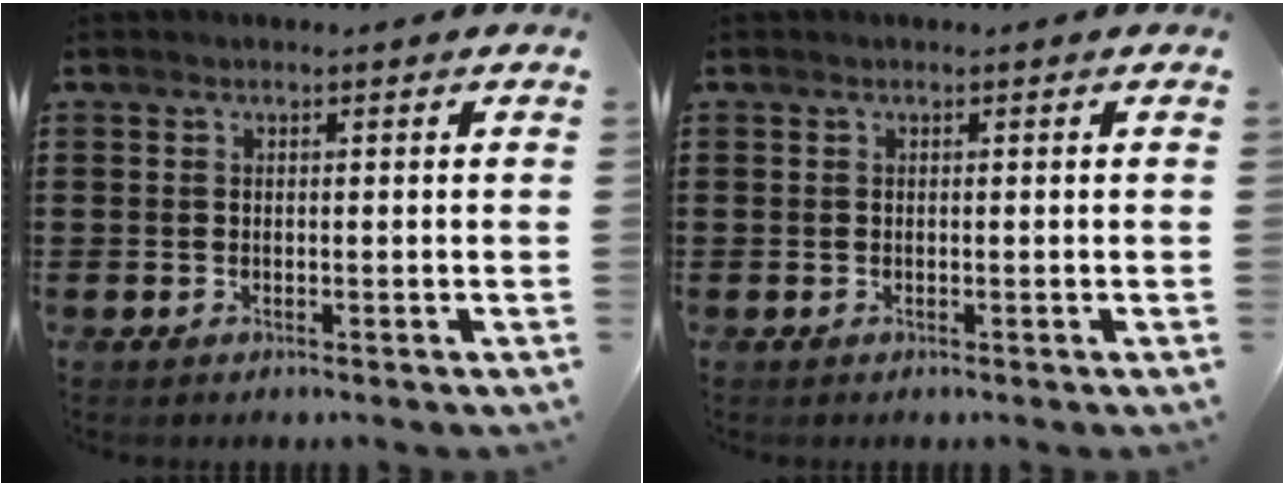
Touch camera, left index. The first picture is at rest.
{"total": 0.0}